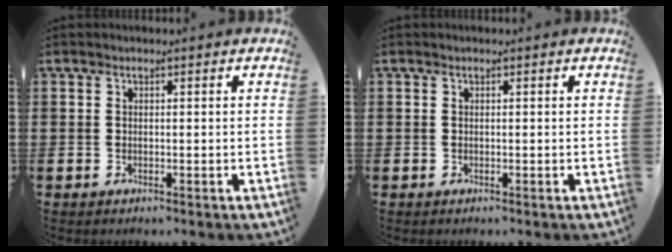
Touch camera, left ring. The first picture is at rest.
{"total": 0.0}